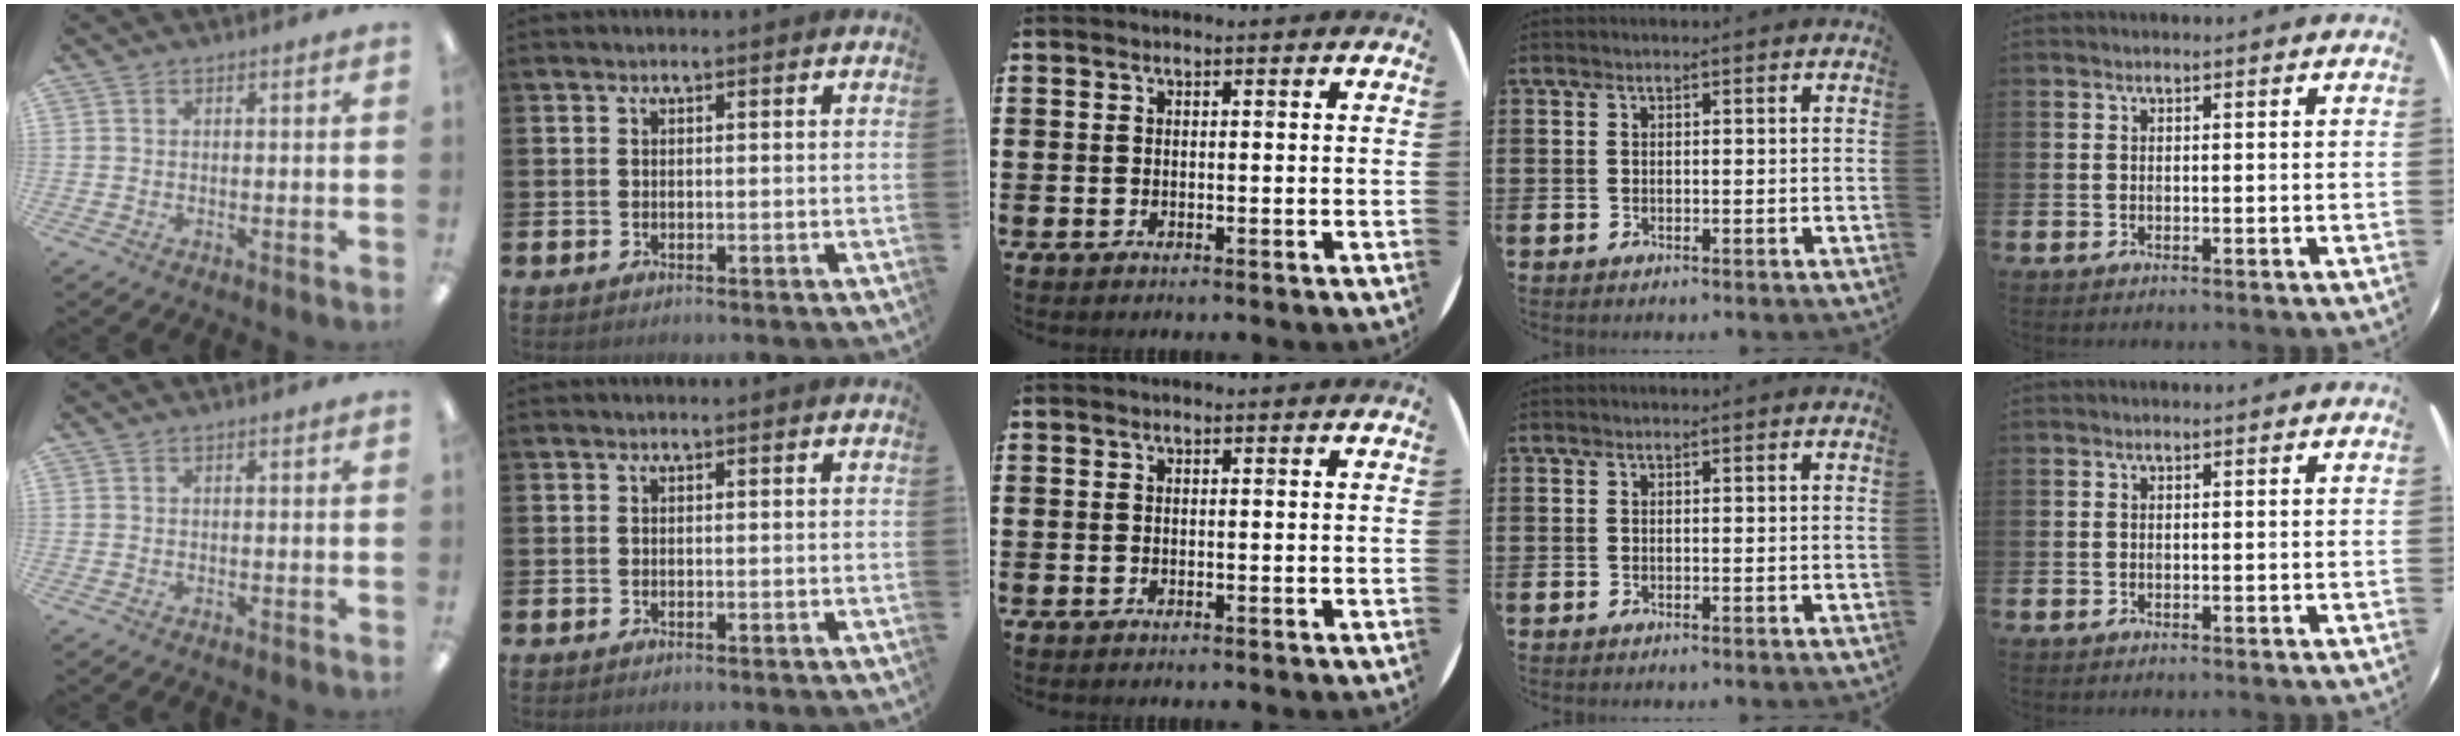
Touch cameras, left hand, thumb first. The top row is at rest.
{}